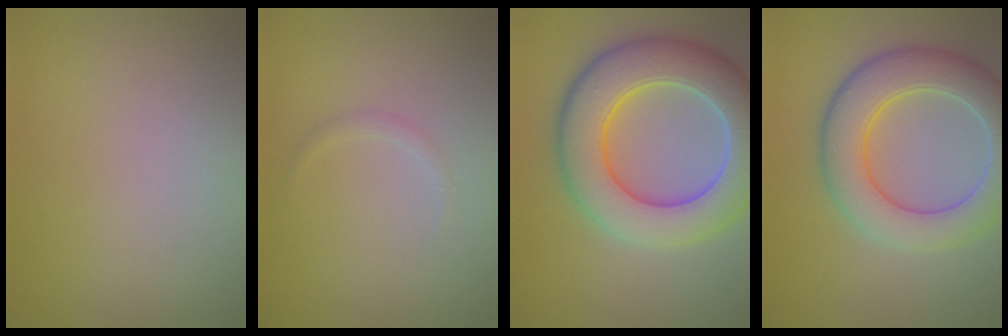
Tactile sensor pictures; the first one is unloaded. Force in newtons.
{"total": 0.6, "press": 0.6, "slide": 0.1}
{"total": 9.8, "press": 9.8, "slide": 0.5}
{"total": 7.2, "press": 7.1, "slide": 0.6}